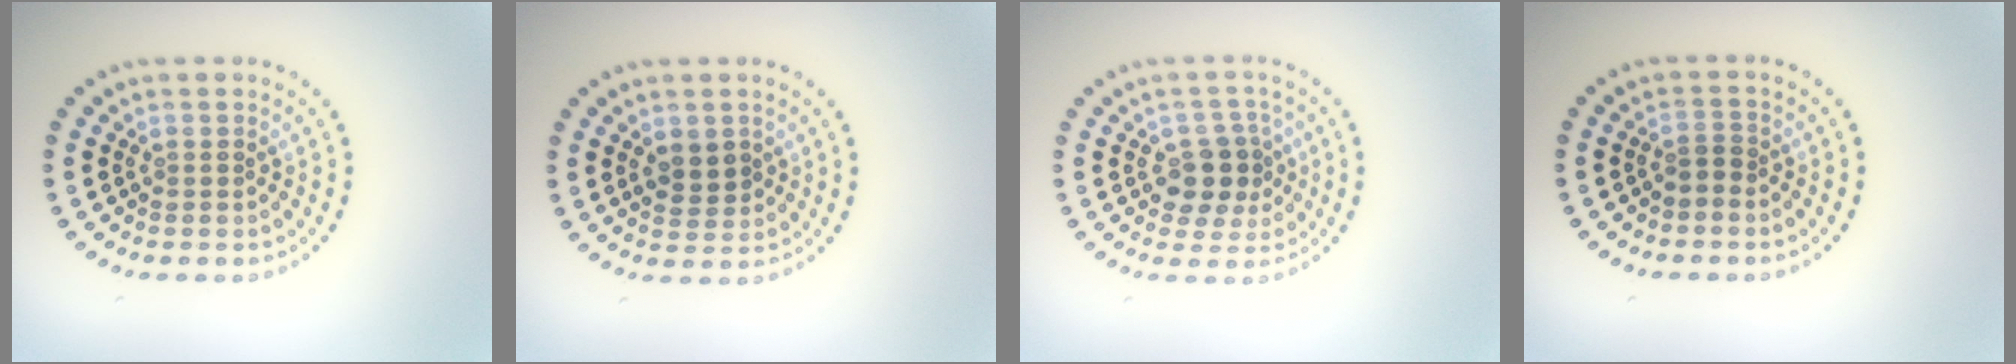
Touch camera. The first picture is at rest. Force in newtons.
{"total": 1.8, "press": 1.7, "slide": 0.5}
{"total": 3.6, "press": 3.3, "slide": 1.4}
{"total": 1.3, "press": 0.9, "slide": 0.9}